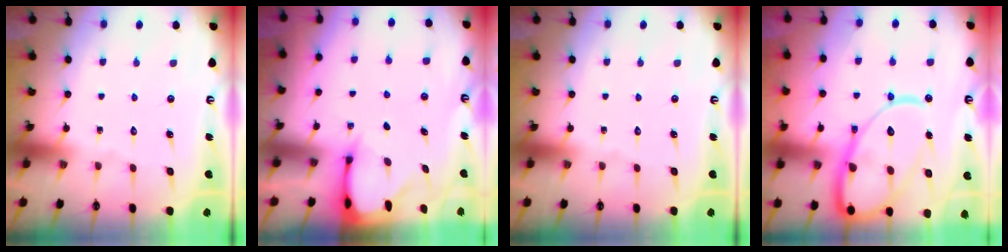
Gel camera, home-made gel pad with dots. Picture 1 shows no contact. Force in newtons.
{"total": 2.6, "press": 2.6, "slide": 0.3}
{"total": 0.0}
{"total": 19.7, "press": 19.6, "slide": 1.8}